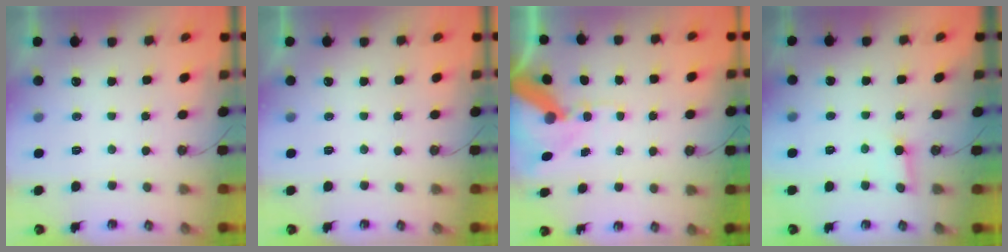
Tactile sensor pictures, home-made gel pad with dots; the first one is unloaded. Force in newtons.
{"total": 0.0}
{"total": 13.9, "press": 13.7, "slide": 1.9}
{"total": 2.6, "press": 2.5, "slide": 0.3}